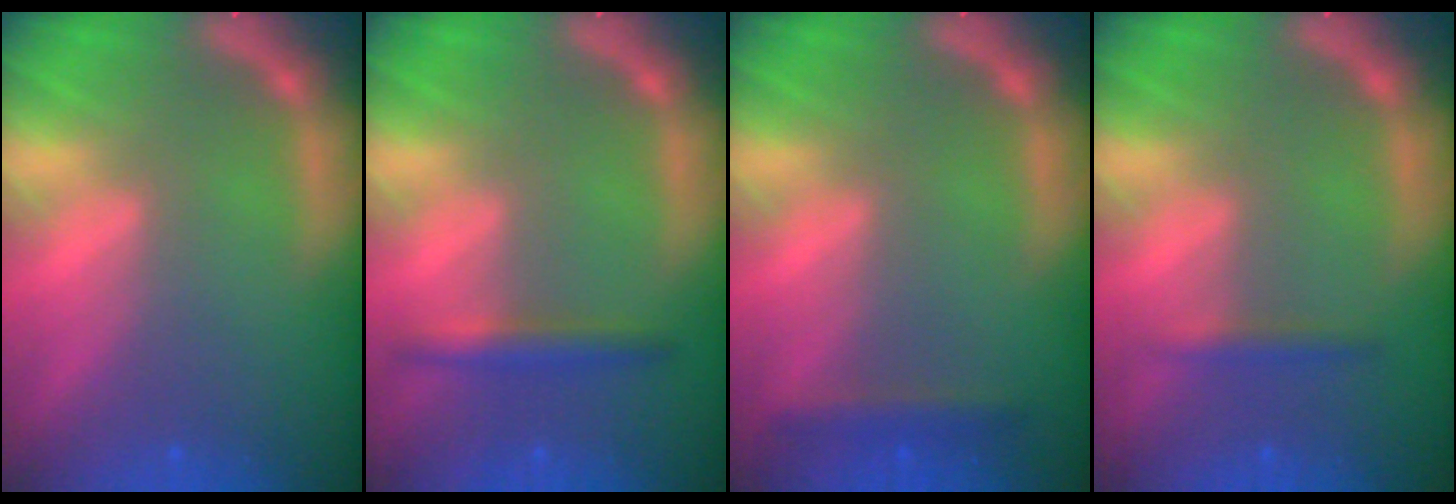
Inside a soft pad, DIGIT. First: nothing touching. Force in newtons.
{"total": 2.4}
{"total": 1.9}
{"total": 1.4}